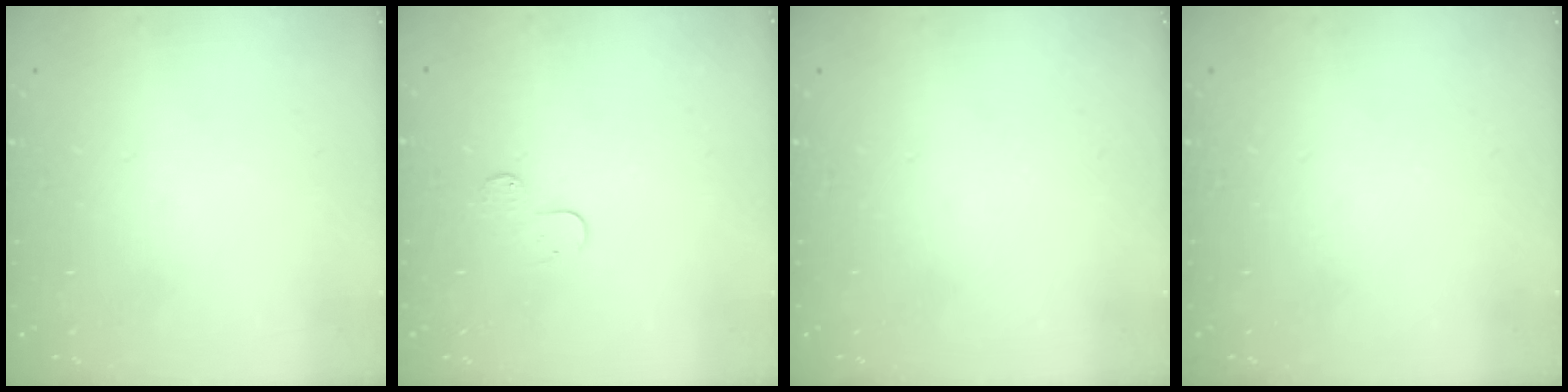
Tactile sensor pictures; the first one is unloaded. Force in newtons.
{"total": 3.9, "press": 3.9, "slide": 0.4}
{"total": 0.0}
{"total": 0.0}